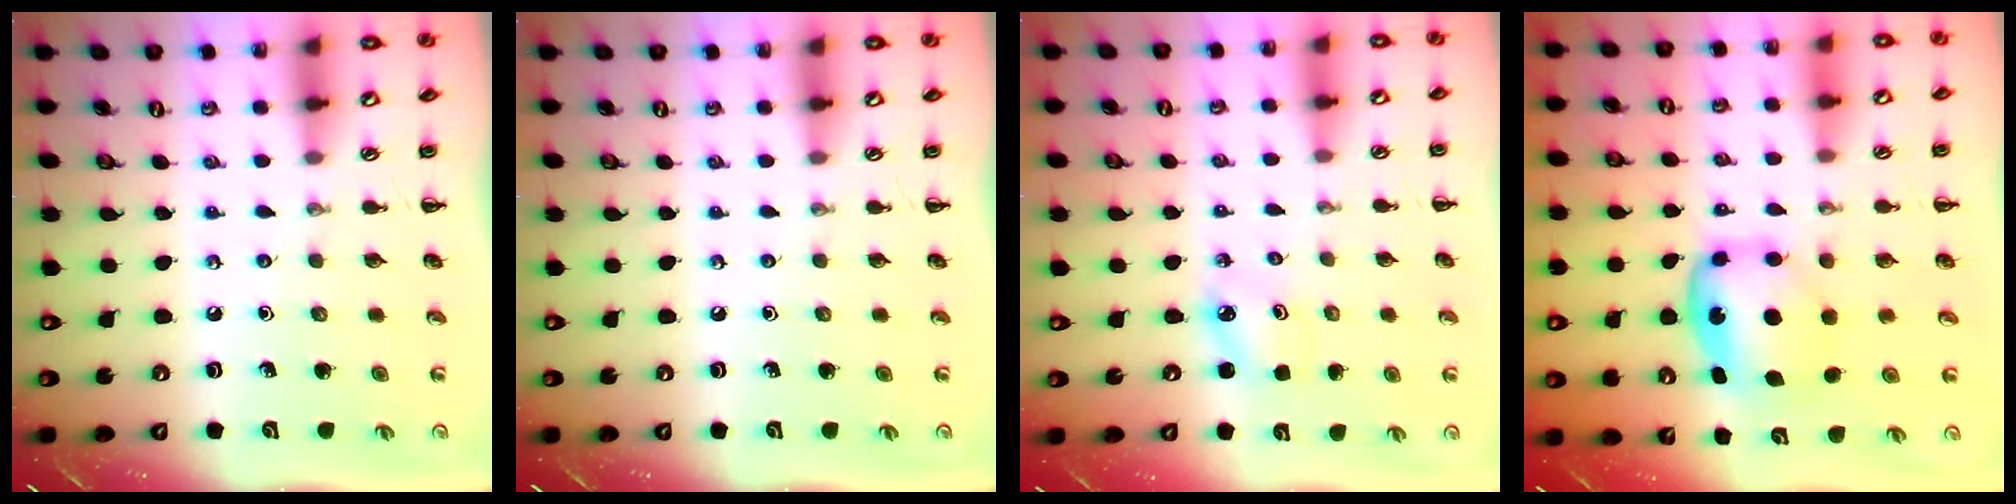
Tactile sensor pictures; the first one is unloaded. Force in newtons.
{"total": 0.0}
{"total": 2.5, "press": 2.5, "slide": 0.4}
{"total": 6.4, "press": 6.1, "slide": 1.8}